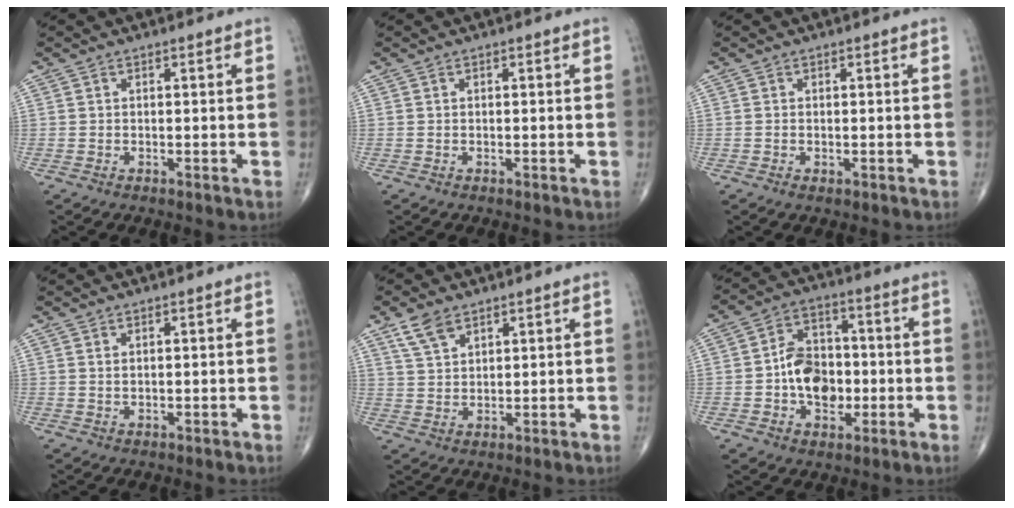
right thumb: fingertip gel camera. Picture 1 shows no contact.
{"total": 0.0}
{"total": 0.8, "force": [-0.3, 0.4, 0.6], "torque": [-0.012, -0.001, -0.004]}
{"total": 0.6, "force": [0.4, 0.2, 0.4], "torque": [-0.008, -0.002, 0.009]}
{"total": 5.0, "force": [3.4, 2.6, 2.7], "torque": [-0.044, -0.012, 0.070]}
{"total": 10.7, "force": [-1.6, 7.8, 7.2], "torque": [-0.085, 0.024, -0.031]}